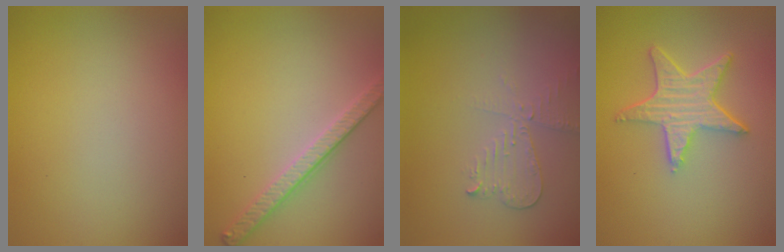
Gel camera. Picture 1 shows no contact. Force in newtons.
{"total": 2.8, "press": 2.6, "slide": 1.1}
{"total": 2.4, "press": 2.3, "slide": 0.5}
{"total": 5.0, "press": 4.0, "slide": 3.0}